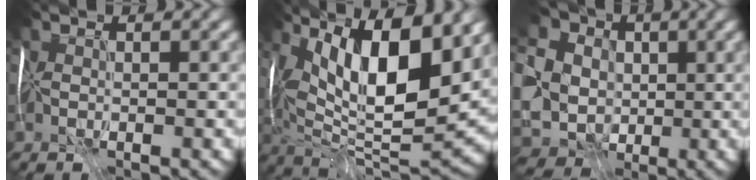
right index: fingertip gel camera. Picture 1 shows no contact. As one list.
[{"total": 14.7, "force": [5.9, 4.3, 12.8], "torque": [-0.220, 0.018, 0.104]}, {"total": 11.1, "force": [-0.2, 9.0, 6.5], "torque": [-0.152, -0.005, 0.004]}]